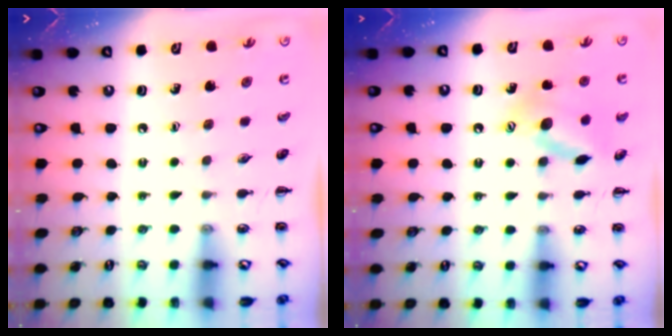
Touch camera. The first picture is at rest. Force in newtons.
{"total": 13.4, "press": 13.2, "slide": 2.5}